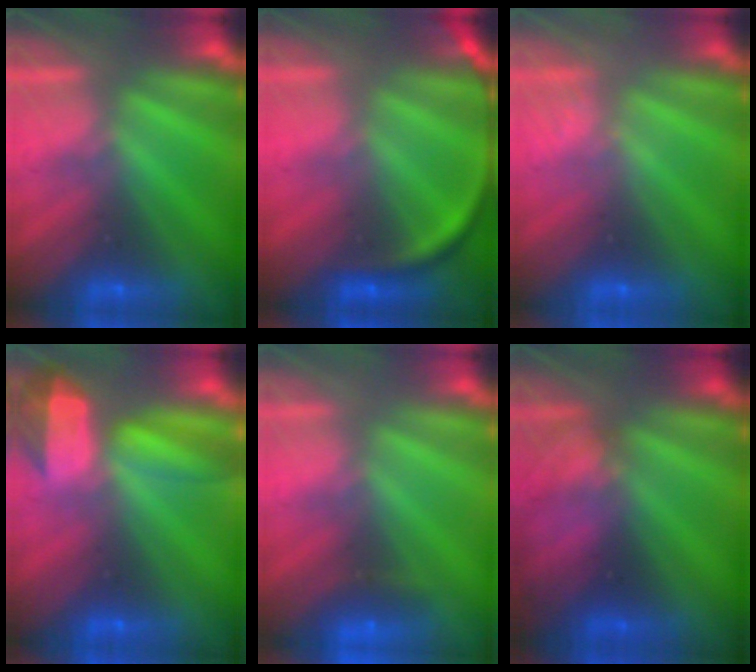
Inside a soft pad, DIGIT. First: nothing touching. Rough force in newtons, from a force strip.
{"total": 3.4}
{"total": 1.6}
{"total": 7.6}
{"total": 2.3}
{"total": 2.2}